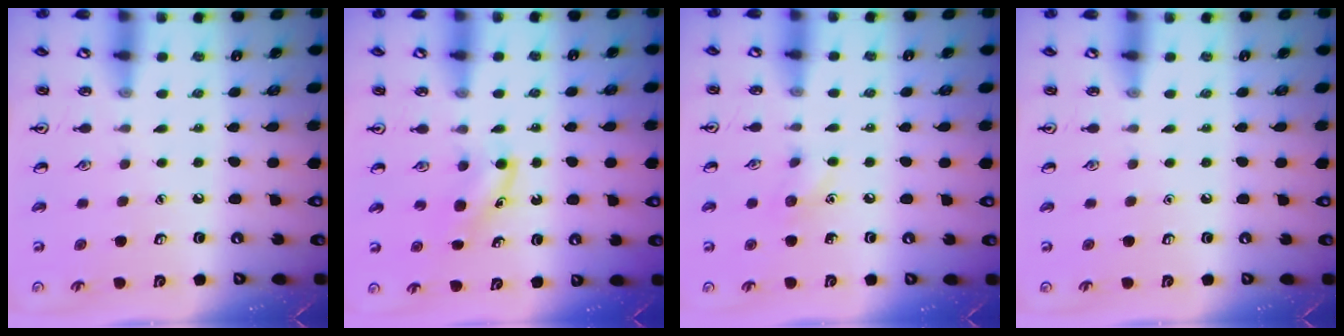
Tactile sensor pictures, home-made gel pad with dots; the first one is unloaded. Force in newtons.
{"total": 3.8, "press": 3.6, "slide": 1.3}
{"total": 5.6, "press": 5.3, "slide": 1.8}
{"total": 0.0}